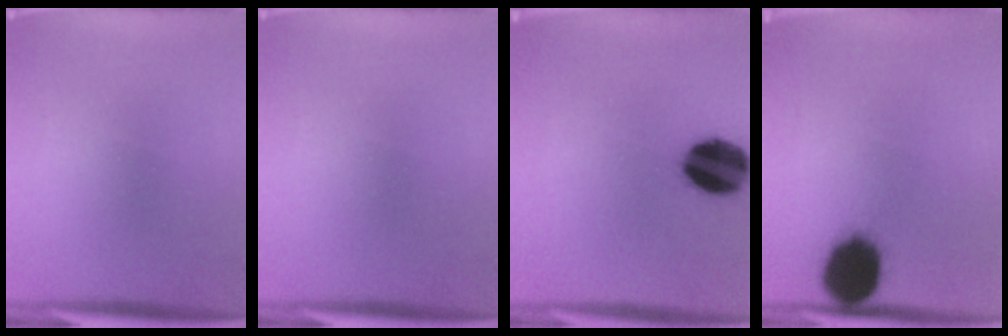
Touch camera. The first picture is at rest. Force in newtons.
{"total": 0.0}
{"total": 16.2}
{"total": 13.1}